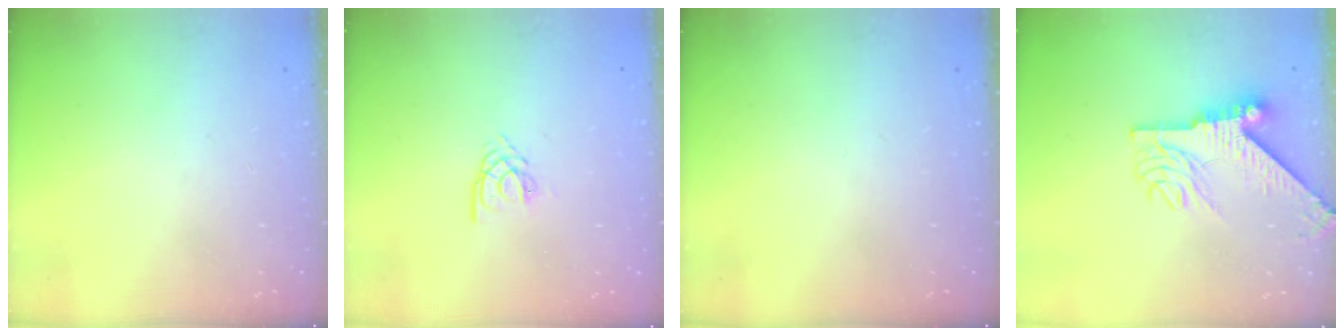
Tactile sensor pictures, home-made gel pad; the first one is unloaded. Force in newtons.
{"total": 2.6, "press": 2.6, "slide": 0.3}
{"total": 0.0}
{"total": 10.2, "press": 10.1, "slide": 1.6}